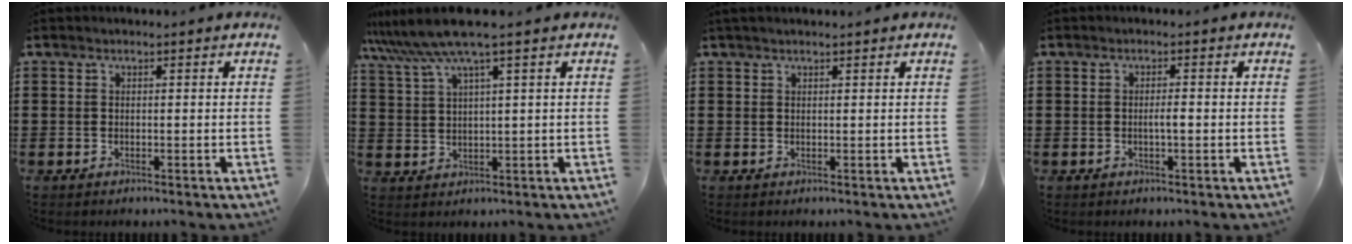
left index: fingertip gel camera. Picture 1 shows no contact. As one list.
[{"total": 6.6, "force": [4.4, -0.2, 4.9], "torque": [-0.116, -0.014, 0.075]}, {"total": 0.7, "force": [0.6, 0.0, 0.4], "torque": [-0.009, 0.001, 0.011]}, {"total": 1.5, "force": [-0.3, 0.2, 1.4], "torque": [-0.027, 0.000, -0.006]}]